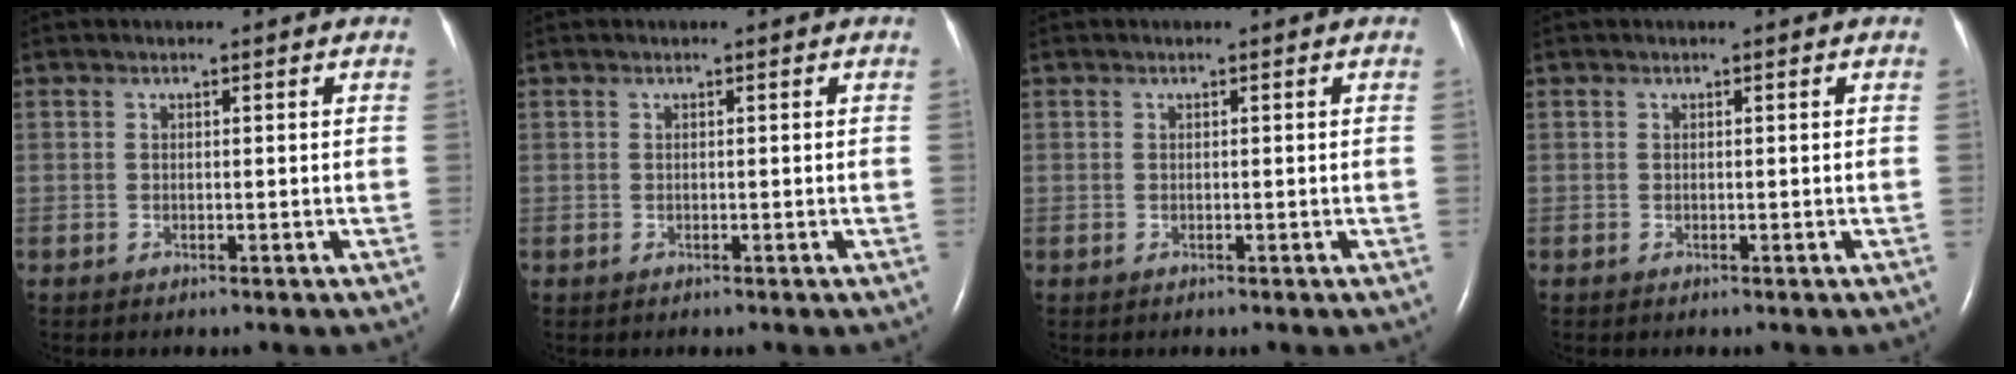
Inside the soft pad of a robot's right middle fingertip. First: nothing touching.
{"total": 0.0}
{"total": 0.0}
{"total": 0.0}